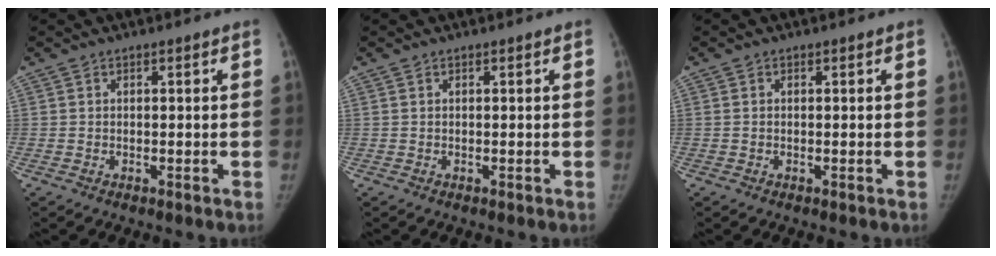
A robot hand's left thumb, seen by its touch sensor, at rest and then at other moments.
{"total": 0.0}
{"total": 0.0}